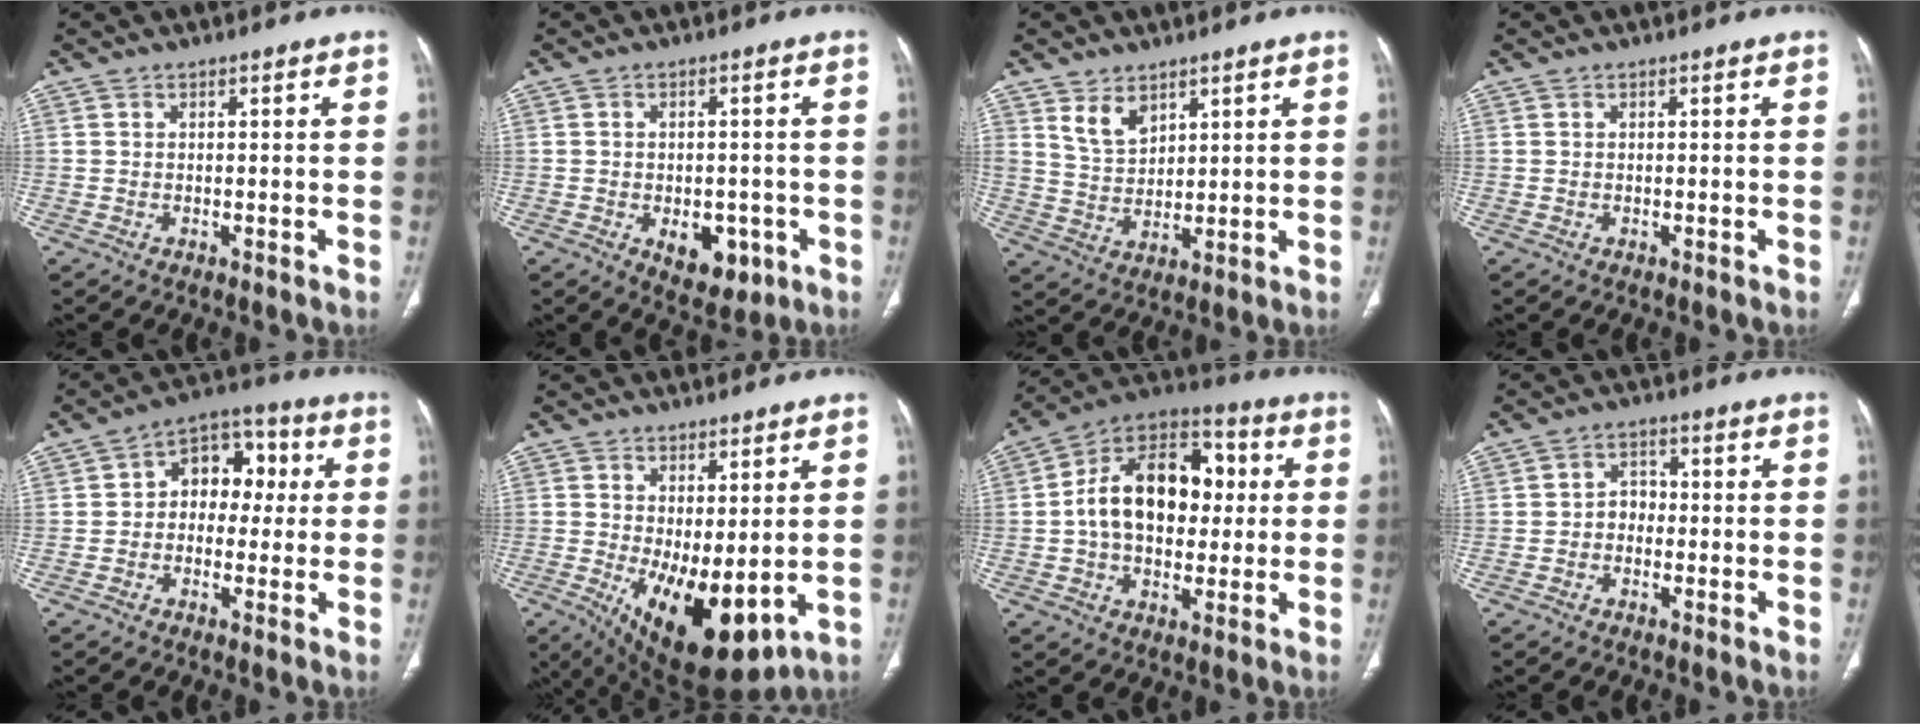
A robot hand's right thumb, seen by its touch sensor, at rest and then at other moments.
{"total": 7.7, "force": [-2.6, 4.8, 5.4], "torque": [-0.048, 0.006, -0.021]}
{"total": 6.0, "force": [3.8, 3.6, 3.0], "torque": [-0.037, -0.029, 0.082]}
{"total": 0.0}
{"total": 10.2, "force": [0.9, 7.4, 6.9], "torque": [-0.056, 0.032, 0.001]}
{"total": 14.1, "force": [-1.8, 6.2, 12.5], "torque": [-0.193, -0.028, -0.003]}
{"total": 19.3, "force": [1.5, 13.0, 14.1], "torque": [-0.187, 0.031, 0.017]}
{"total": 3.2, "force": [-0.9, 2.6, 1.7], "torque": [-0.008, 0.016, -0.024]}